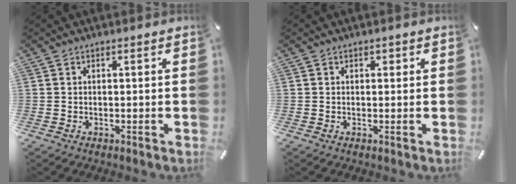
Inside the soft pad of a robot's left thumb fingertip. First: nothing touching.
{"total": 0.9, "force": [0.2, 0.7, 0.4], "torque": [0.001, 0.002, 0.001]}